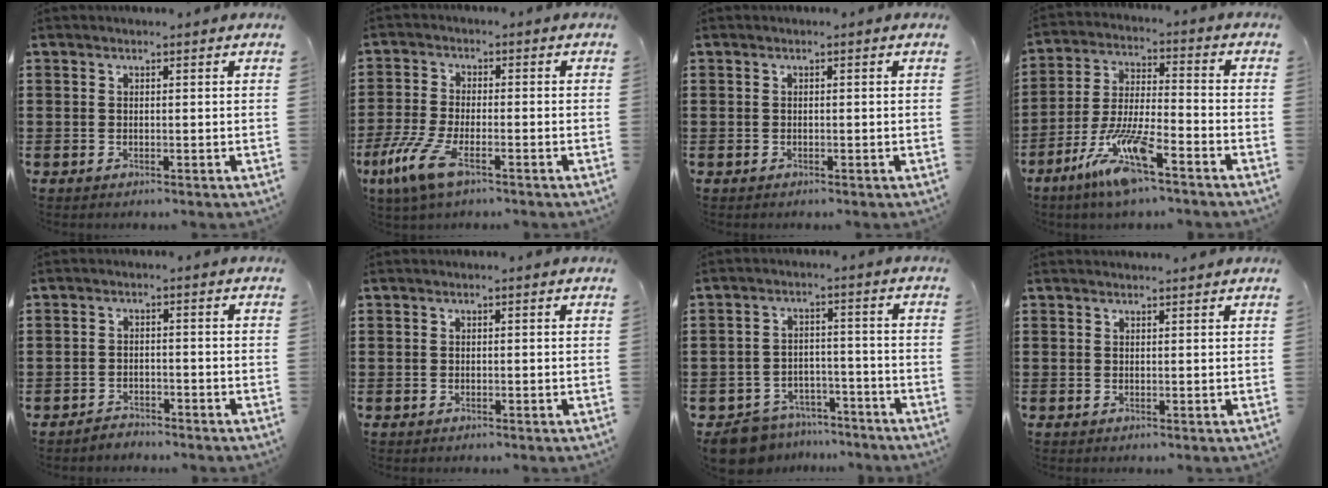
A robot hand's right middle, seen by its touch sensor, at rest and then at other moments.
{"total": 7.3, "force": [-4.0, 2.3, 5.6], "torque": [-0.140, -0.015, -0.081]}
{"total": 0.0}
{"total": 10.5, "force": [-7.0, 1.6, 7.6], "torque": [-0.165, -0.006, -0.137]}
{"total": 2.4, "force": [-2.4, 0.4, -0.2], "torque": [-0.004, 0.002, -0.053]}
{"total": 0.0}
{"total": 7.7, "force": [-7.4, 1.7, 1.1], "torque": [-0.034, 0.017, -0.149]}
{"total": 0.9, "force": [0.9, 0.0, 0.1], "torque": [-0.005, -0.002, 0.018]}